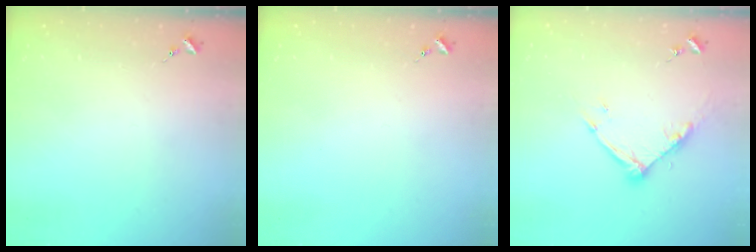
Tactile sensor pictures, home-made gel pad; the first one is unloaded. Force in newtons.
{"total": 0.0}
{"total": 10.3, "press": 10.2, "slide": 0.9}